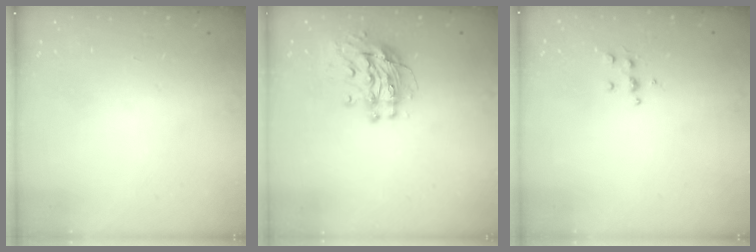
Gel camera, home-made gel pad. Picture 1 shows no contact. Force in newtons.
{"total": 10.8, "press": 10.8, "slide": 0.8}
{"total": 5.5, "press": 5.4, "slide": 0.9}